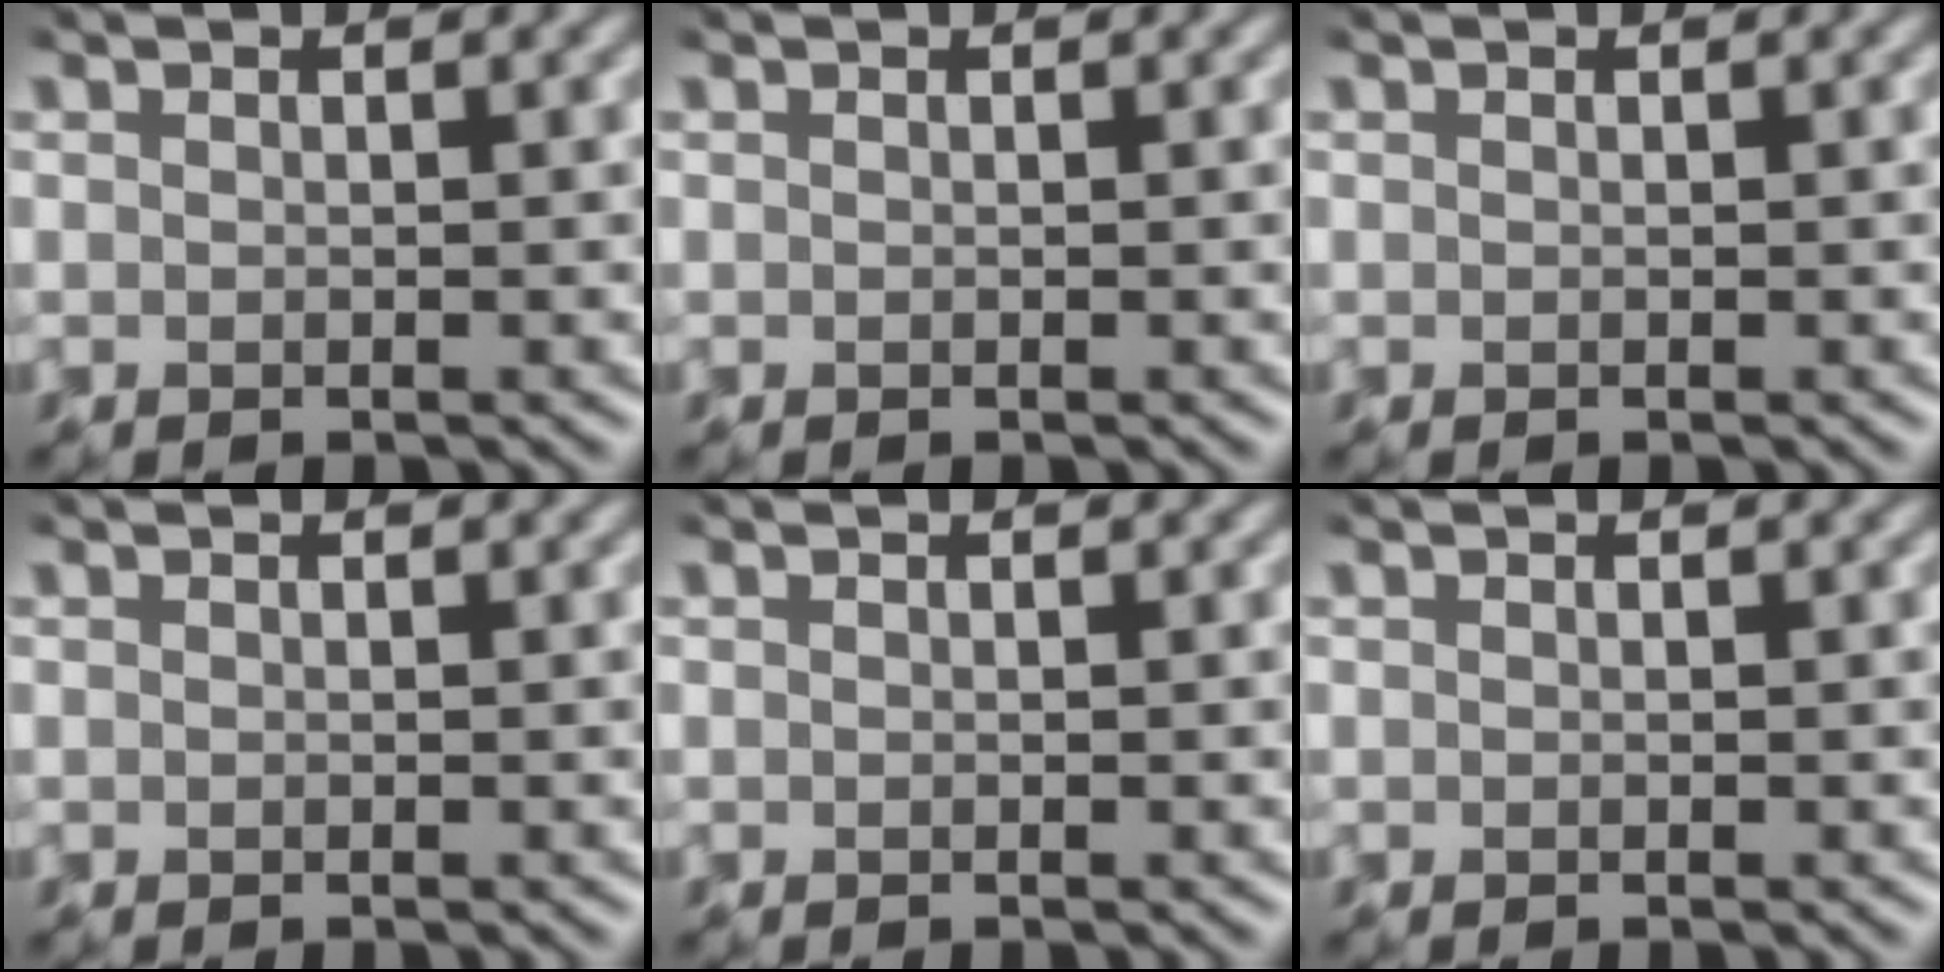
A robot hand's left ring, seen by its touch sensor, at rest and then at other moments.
{"total": 0.0}
{"total": 0.0}
{"total": 0.0}
{"total": 0.0}
{"total": 0.0}